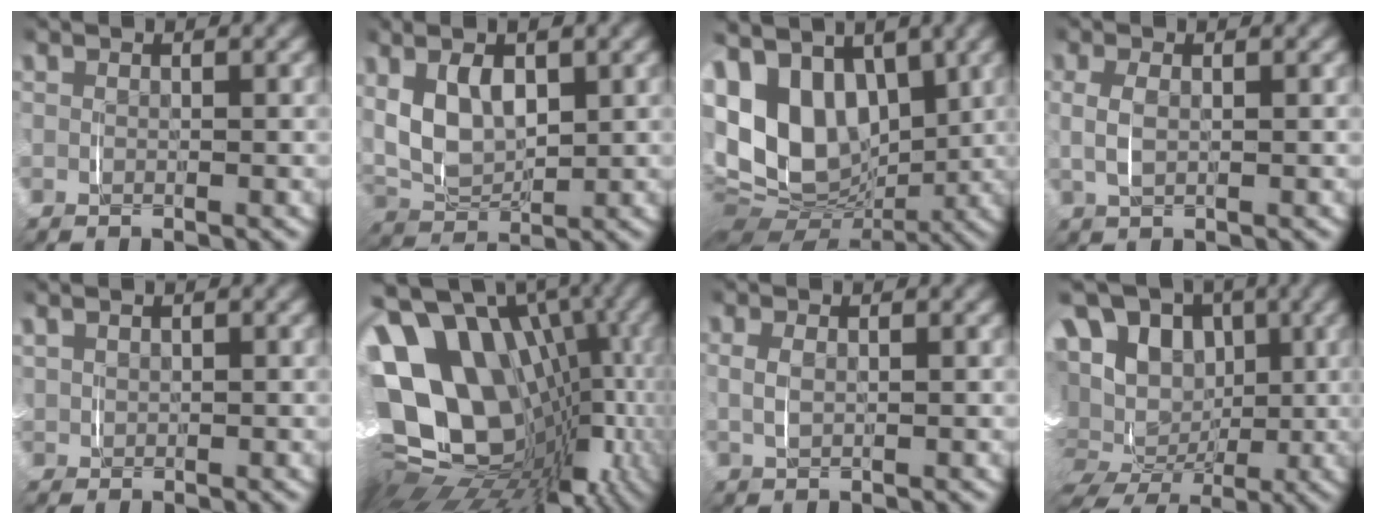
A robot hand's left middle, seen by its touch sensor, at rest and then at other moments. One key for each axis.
{"total": 7.0, "fx": 1.2, "fy": 4.9, "fz": 4.8, "tx": -0.110, "ty": -0.008, "tz": 0.030}
{"total": 16.4, "fx": 1.2, "fy": 12.7, "fz": 10.3, "tx": -0.215, "ty": -0.030, "tz": 0.025}
{"total": 2.2, "fx": 0.5, "fy": 1.2, "fz": 1.9, "tx": -0.048, "ty": 0.000, "tz": 0.013}
{"total": 1.2, "fx": 0.7, "fy": 0.9, "fz": 0.3, "tx": -0.015, "ty": 0.002, "tz": 0.018}
{"total": 27.8, "fx": -3.0, "fy": 20.5, "fz": 18.5, "tx": -0.358, "ty": -0.065, "tz": -0.026}
{"total": 1.4, "fx": 0.5, "fy": 0.6, "fz": 1.2, "tx": -0.027, "ty": 0.000, "tz": 0.013}
{"total": 17.3, "fx": -1.2, "fy": 15.1, "fz": 8.5, "tx": -0.194, "ty": -0.059, "tz": -0.010}